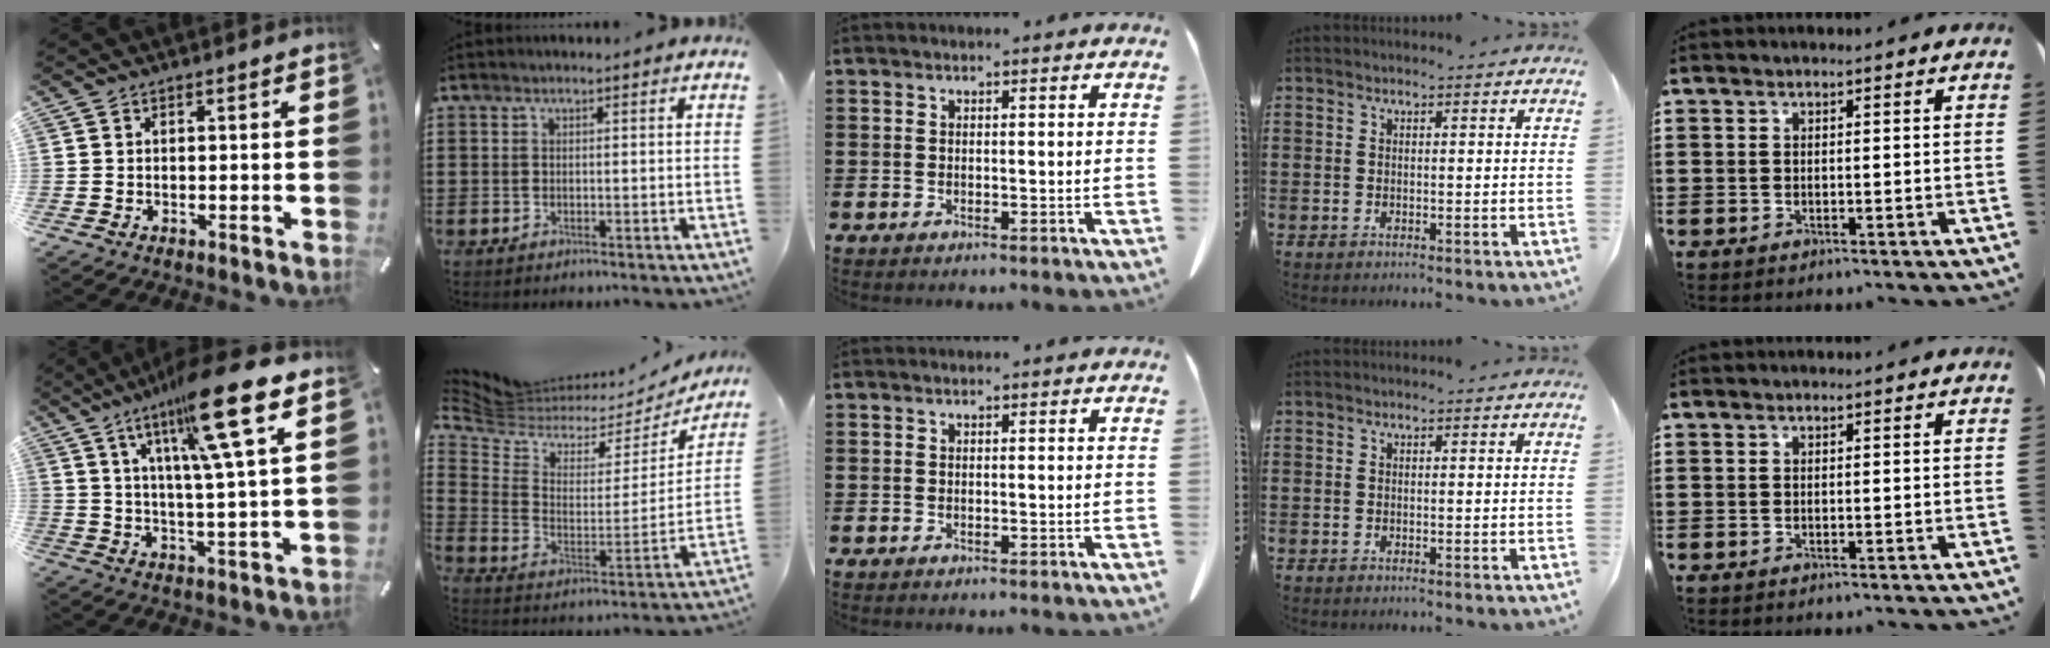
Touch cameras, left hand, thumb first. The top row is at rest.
{"thumb": {"total": 18.8, "force": [10.7, 2.9, 15.2], "torque": [-0.244, -0.046, 0.159]}, "index": {"total": 5.5, "force": [4.7, 2.2, 1.8], "torque": [-0.074, -0.038, 0.078]}}